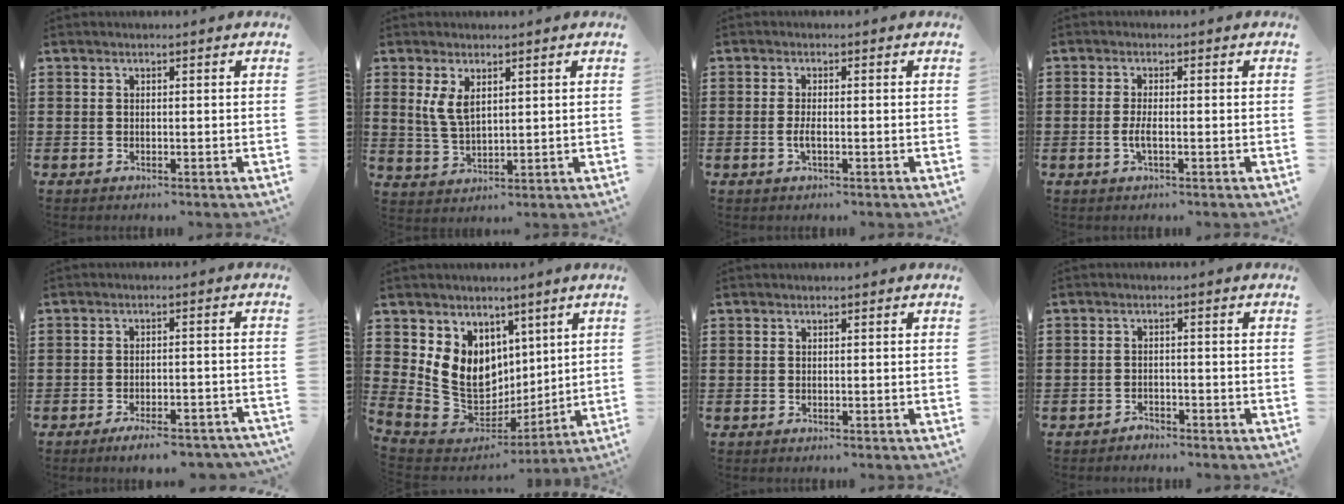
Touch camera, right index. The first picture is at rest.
{"total": 4.3, "force": [1.7, 2.3, 3.2], "torque": [-0.076, 0.003, 0.029]}
{"total": 2.0, "force": [-0.5, 0.5, 1.8], "torque": [-0.041, -0.004, -0.012]}
{"total": 2.6, "force": [-0.7, 0.6, 2.4], "torque": [-0.050, -0.004, -0.015]}
{"total": 4.5, "force": [-3.9, 0.4, 2.1], "torque": [-0.033, -0.002, -0.071]}
{"total": 10.7, "force": [2.9, 9.6, 3.8], "torque": [-0.117, -0.032, 0.066]}
{"total": 0.0}
{"total": 1.7, "force": [-1.6, 0.5, 0.0], "torque": [-0.007, 0.003, -0.036]}